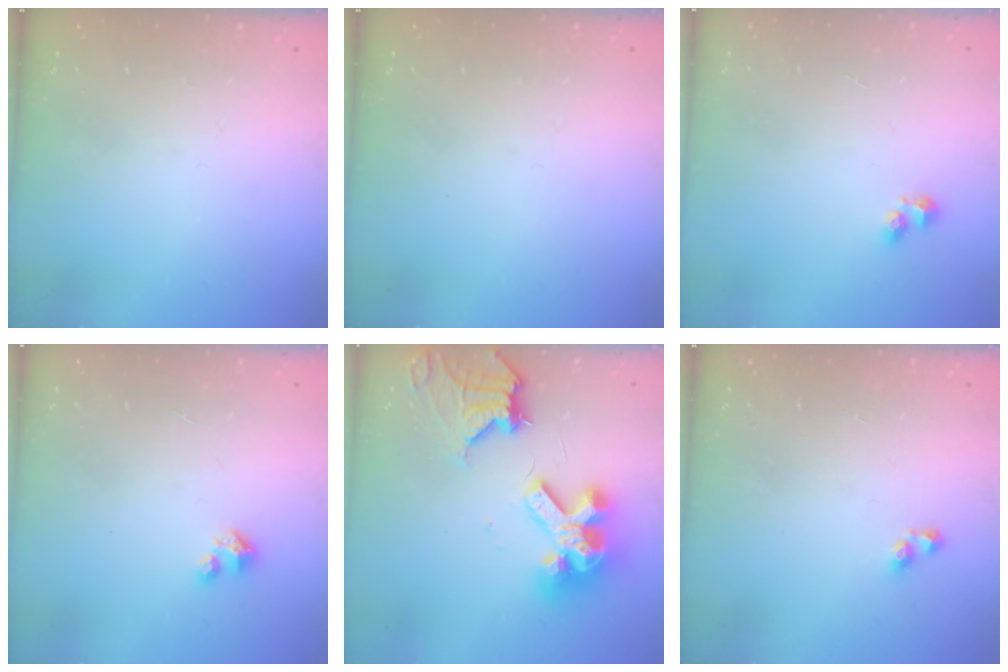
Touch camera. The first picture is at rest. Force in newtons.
{"total": 0.0}
{"total": 3.3, "press": 3.2, "slide": 0.7}
{"total": 2.3, "press": 2.3, "slide": 0.3}
{"total": 17.0, "press": 16.9, "slide": 1.9}
{"total": 2.6, "press": 2.6, "slide": 0.2}